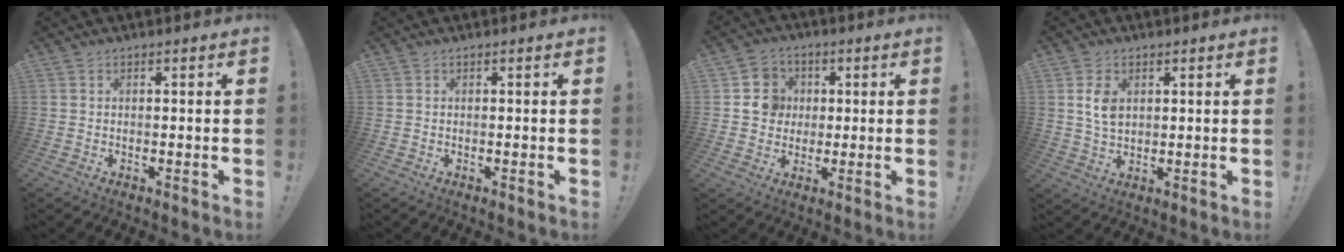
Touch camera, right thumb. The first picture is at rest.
{"total": 0.0}
{"total": 8.9, "force": [1.0, 8.6, 2.3], "torque": [-0.029, 0.004, 0.025]}
{"total": 6.5, "force": [1.9, 4.6, 4.3], "torque": [-0.069, -0.005, 0.033]}